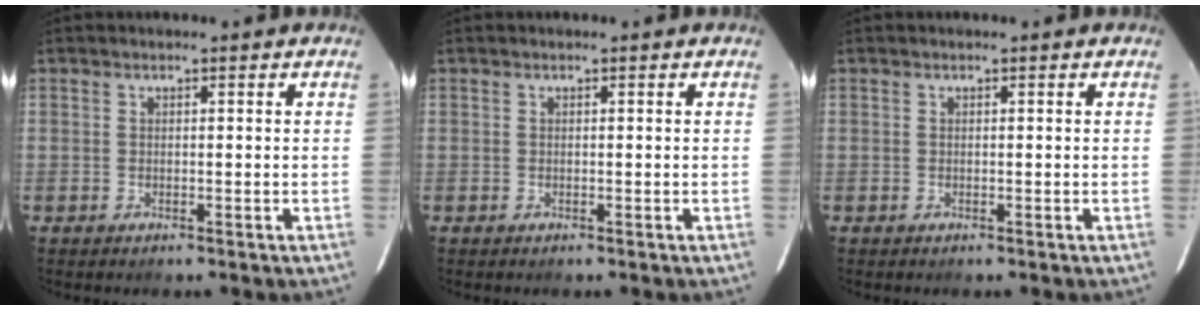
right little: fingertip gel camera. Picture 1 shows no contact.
{"total": 0.0}
{"total": 0.0}